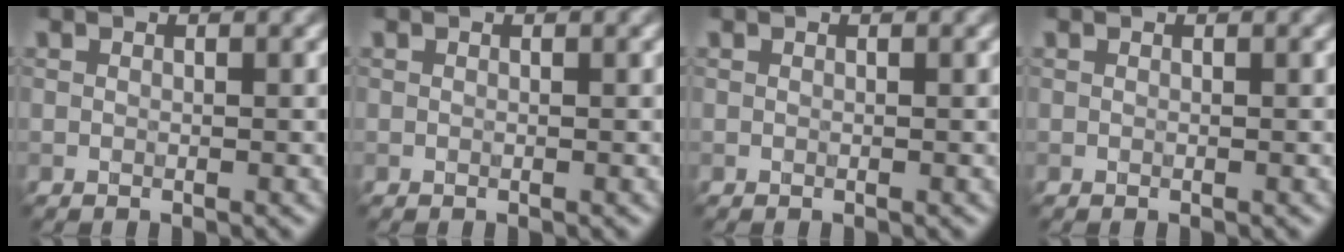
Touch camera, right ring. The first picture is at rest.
{"total": 0.0}
{"total": 0.0}
{"total": 0.0}